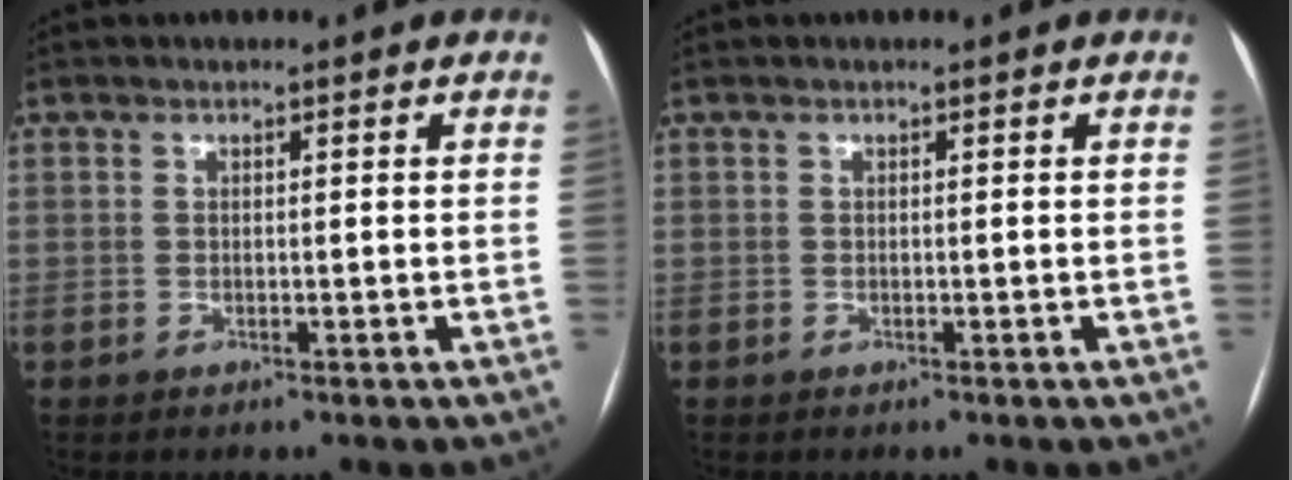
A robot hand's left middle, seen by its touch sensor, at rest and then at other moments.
{"total": 0.0}